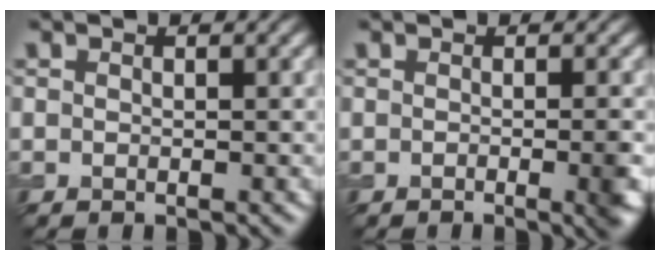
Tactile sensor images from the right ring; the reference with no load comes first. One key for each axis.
{"total": 2.9, "fx": -0.8, "fy": 0.8, "fz": 2.7, "tx": -0.030, "ty": -0.004, "tz": -0.012}